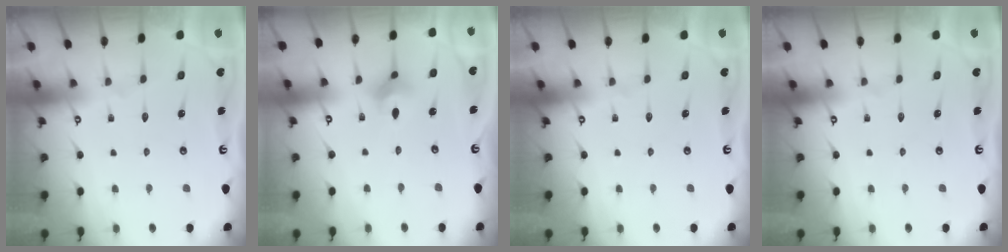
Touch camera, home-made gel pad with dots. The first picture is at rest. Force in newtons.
{"total": 2.7, "press": 2.6, "slide": 0.5}
{"total": 0.0}
{"total": 0.0}